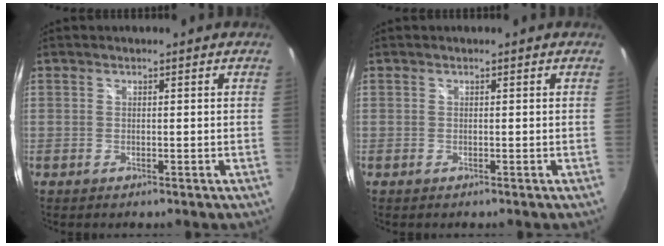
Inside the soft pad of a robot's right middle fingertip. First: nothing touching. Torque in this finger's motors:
{"motor_torque": [-0.06, -0.06, 0.00, 0.00]}